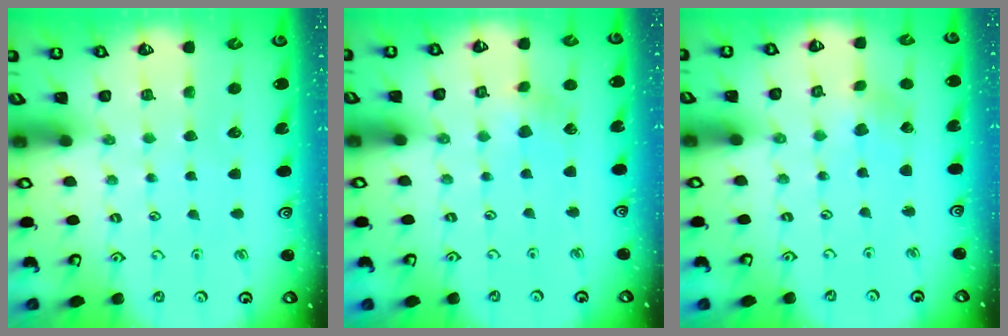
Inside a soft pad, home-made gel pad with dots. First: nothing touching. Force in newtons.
{"total": 3.6, "press": 3.5, "slide": 0.5}
{"total": 1.5, "press": 1.5, "slide": 0.1}